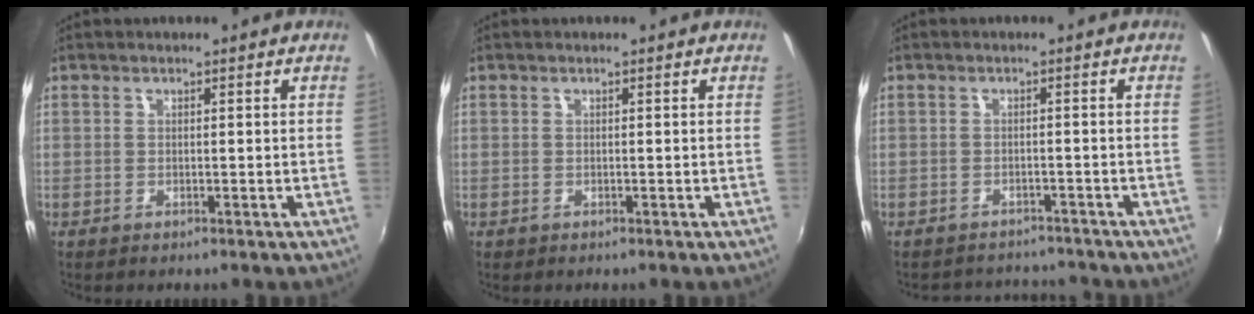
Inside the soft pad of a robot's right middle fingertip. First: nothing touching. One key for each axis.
{"total": 0.0}
{"total": 6.2, "fx": -5.9, "fy": 2.0, "fz": 0.7, "tx": -0.021, "ty": 0.009, "tz": -0.081}